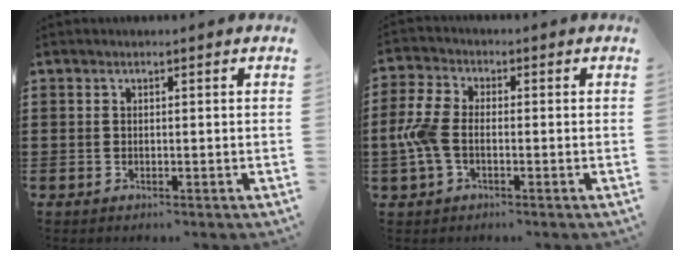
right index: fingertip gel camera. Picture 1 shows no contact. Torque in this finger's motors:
{"motor_torque": [1.48, -0.45, 0.76, 0.21]}